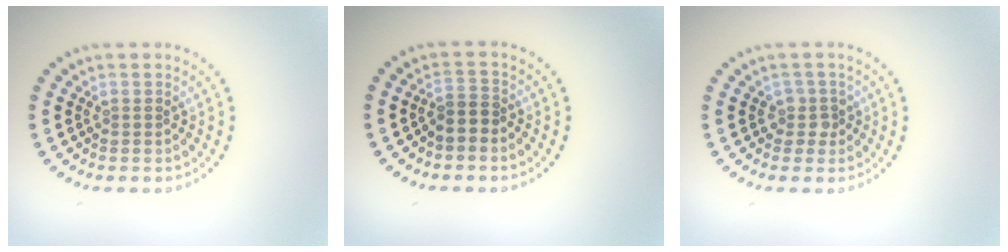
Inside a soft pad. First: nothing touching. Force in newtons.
{"total": 1.5, "press": 1.0, "slide": 1.0}
{"total": 1.5, "press": 1.2, "slide": 0.9}